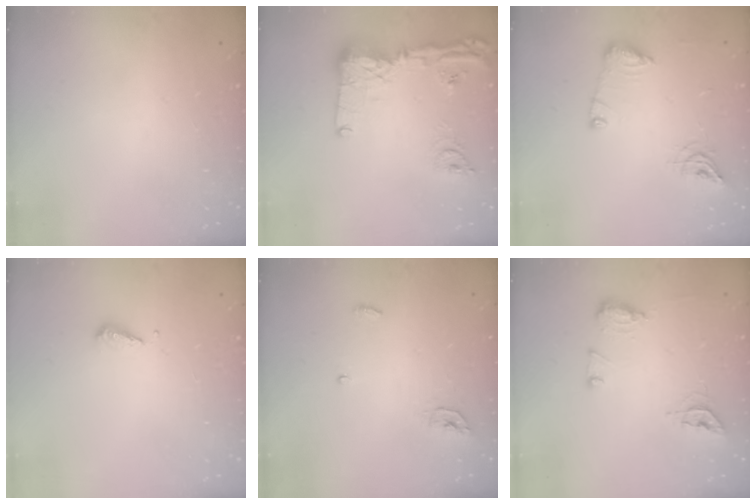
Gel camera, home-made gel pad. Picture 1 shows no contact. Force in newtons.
{"total": 16.7, "press": 16.6, "slide": 1.9}
{"total": 10.7, "press": 10.6, "slide": 1.1}
{"total": 3.9, "press": 3.9, "slide": 0.4}
{"total": 4.3, "press": 4.3, "slide": 0.3}
{"total": 10.5, "press": 10.5, "slide": 0.7}